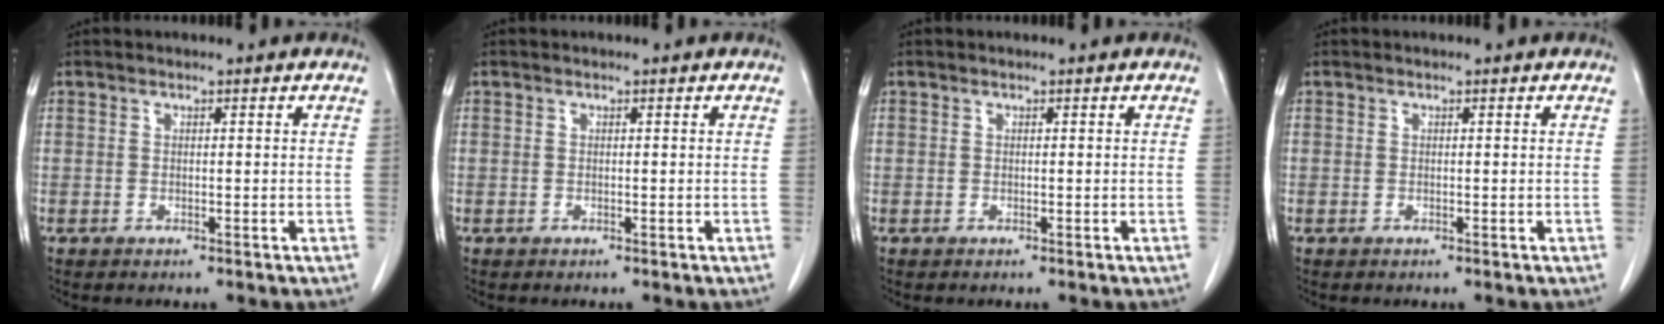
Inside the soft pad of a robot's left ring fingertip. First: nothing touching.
{"total": 0.0}
{"total": 0.0}
{"total": 0.0}